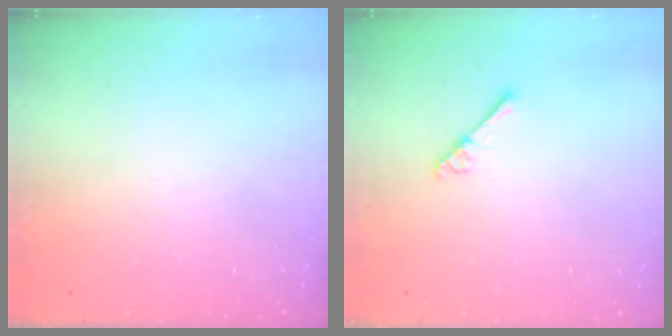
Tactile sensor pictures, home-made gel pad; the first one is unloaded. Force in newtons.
{"total": 2.6, "press": 2.6, "slide": 0.3}